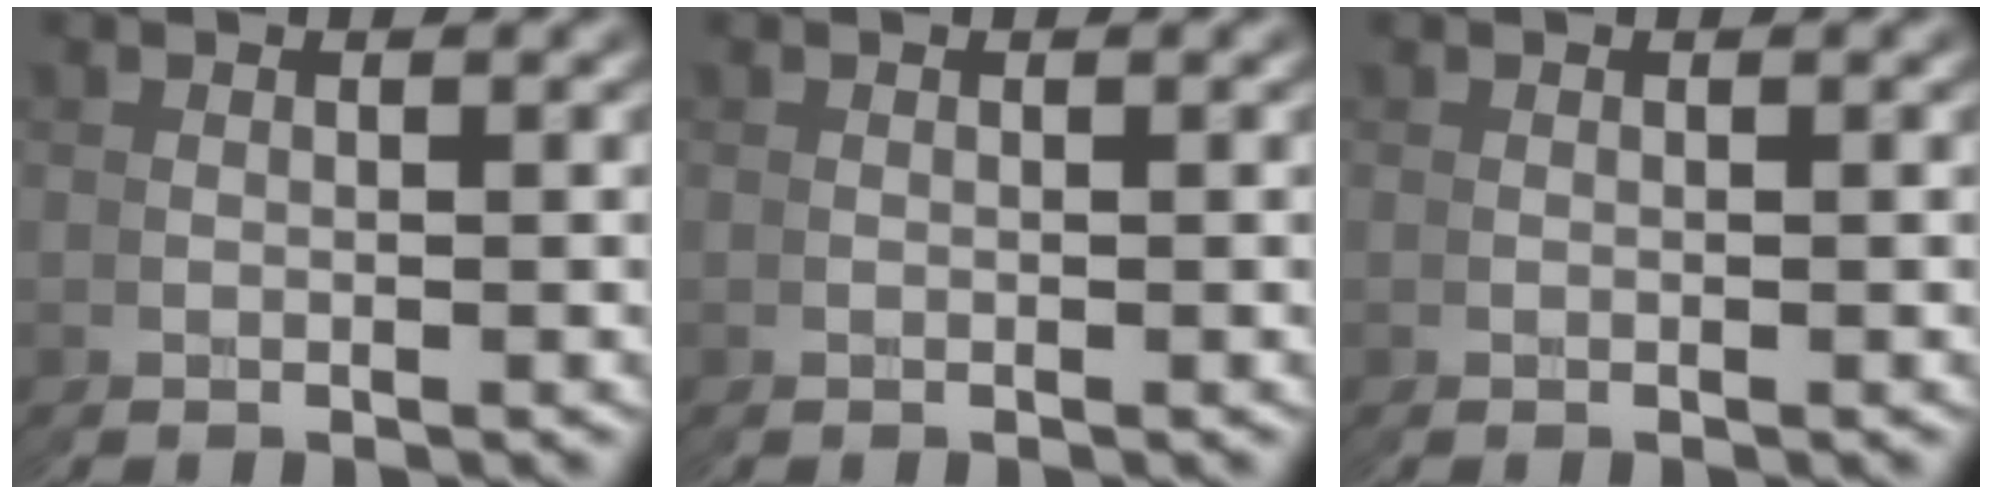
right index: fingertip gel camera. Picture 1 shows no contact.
{"total": 0.0}
{"total": 0.0}